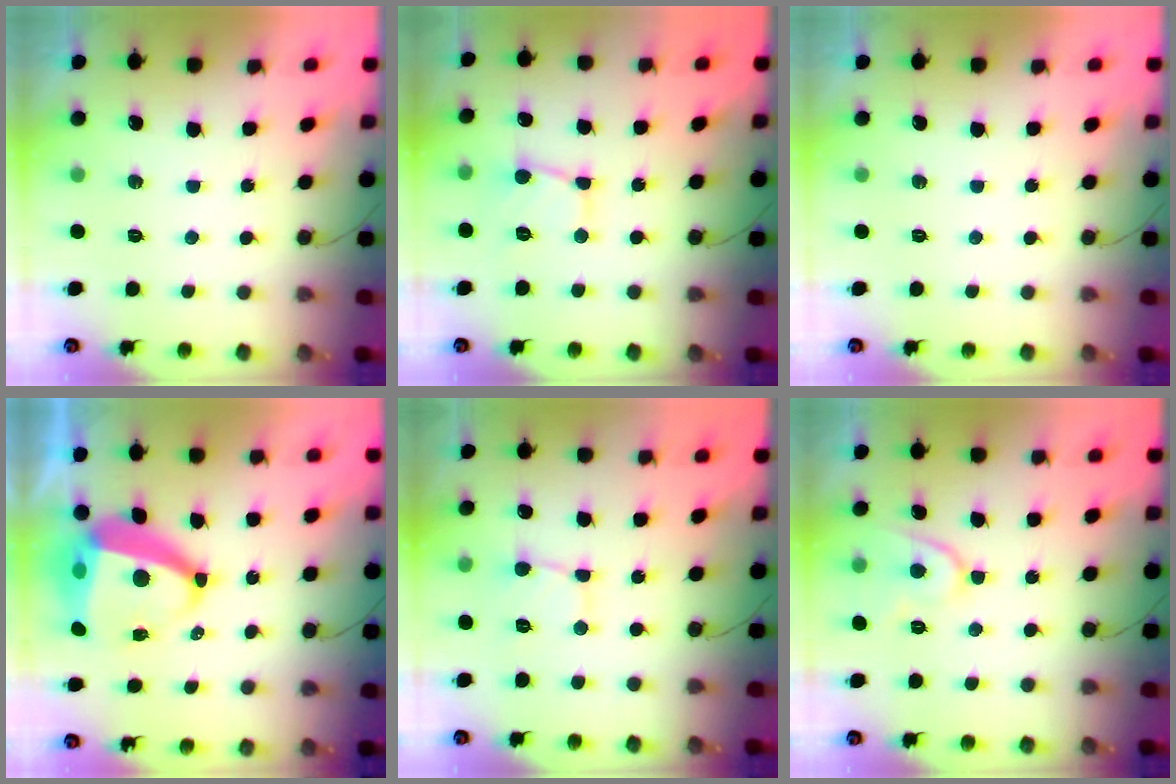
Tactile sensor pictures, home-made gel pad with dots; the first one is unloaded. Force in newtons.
{"total": 2.8, "press": 2.8, "slide": 0.3}
{"total": 0.0}
{"total": 12.8, "press": 12.8, "slide": 1.5}
{"total": 2.6, "press": 2.6, "slide": 0.2}
{"total": 7.7, "press": 7.7, "slide": 0.7}